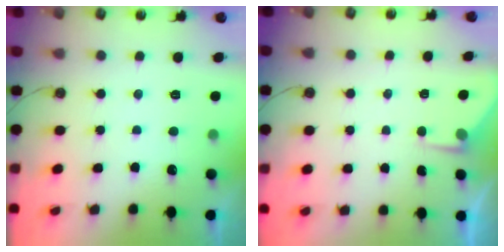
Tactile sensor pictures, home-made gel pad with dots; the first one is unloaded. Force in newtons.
{"total": 2.9, "press": 2.9, "slide": 0.5}